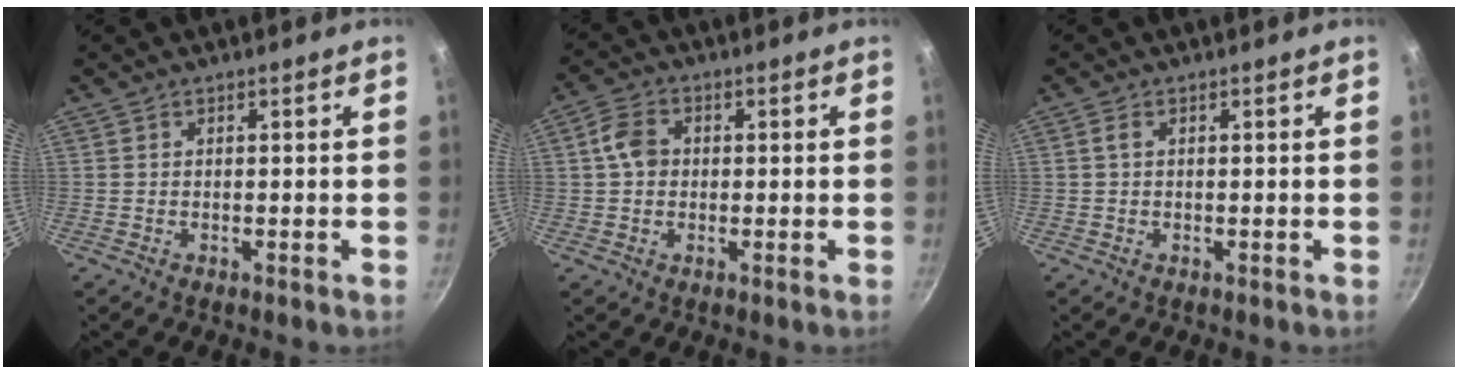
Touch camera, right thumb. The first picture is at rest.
{"total": 5.3, "force": [0.4, 4.1, 3.3], "torque": [-0.050, 0.012, -0.002]}
{"total": 1.1, "force": [0.2, 0.7, 0.9], "torque": [-0.017, 0.004, 0.004]}